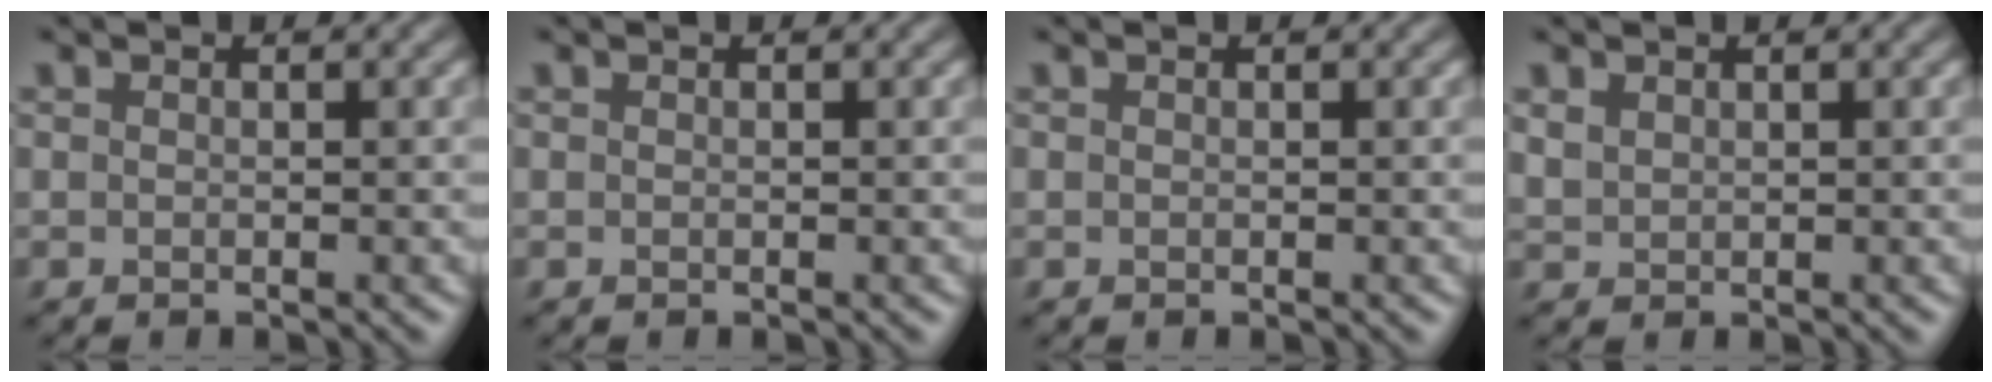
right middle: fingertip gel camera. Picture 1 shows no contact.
{"total": 0.0}
{"total": 0.0}
{"total": 1.3, "force": [0.8, 0.8, 0.5], "torque": [-0.014, 0.000, 0.022]}